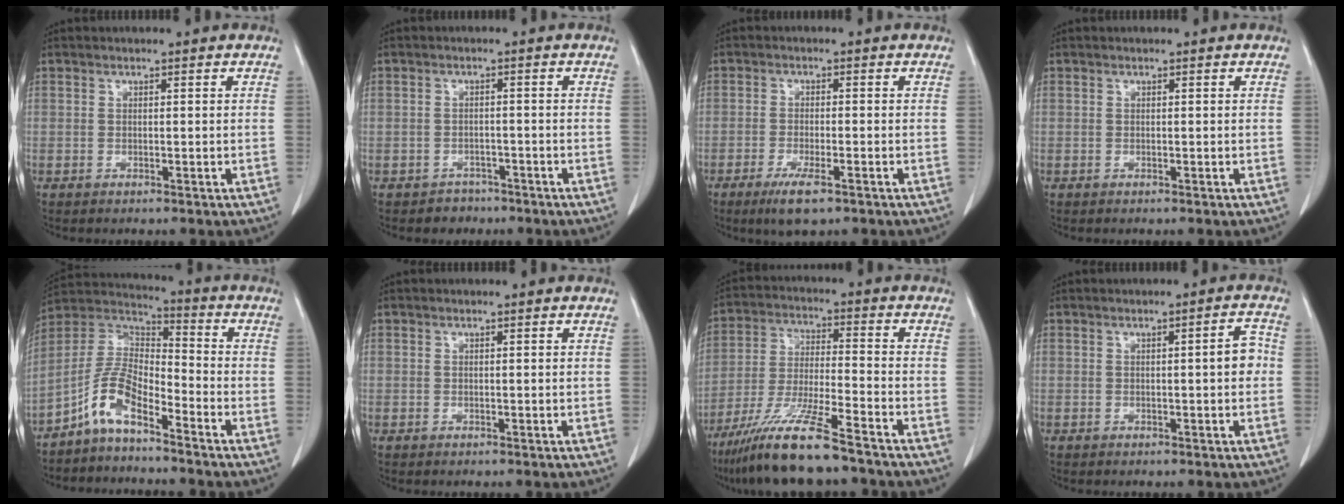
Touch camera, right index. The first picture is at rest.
{"total": 2.7, "force": [-1.8, 2.0, -0.3], "torque": [0.000, 0.010, -0.028]}
{"total": 5.0, "force": [-3.1, 0.9, 3.9], "torque": [-0.076, -0.011, -0.050]}
{"total": 0.0}
{"total": 8.4, "force": [-5.5, 2.7, 5.7], "torque": [-0.128, 0.021, -0.115]}
{"total": 0.0}
{"total": 12.9, "force": [-9.9, 0.2, 8.3], "torque": [-0.159, -0.032, -0.180]}
{"total": 2.8, "force": [-0.1, 0.5, 2.8], "torque": [-0.032, 0.005, -0.004]}